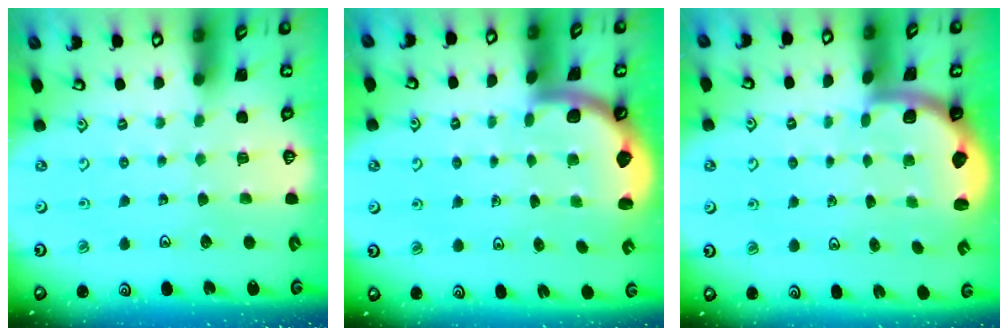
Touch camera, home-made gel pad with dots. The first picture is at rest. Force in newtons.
{"total": 1.9, "press": 1.9, "slide": 0.3}
{"total": 1.9, "press": 1.8, "slide": 0.5}